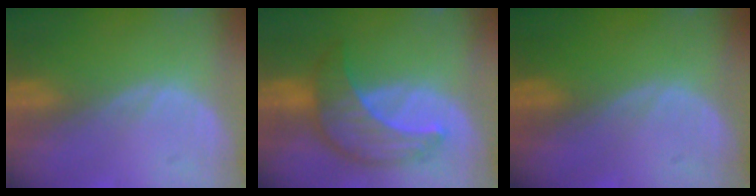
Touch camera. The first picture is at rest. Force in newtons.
{"total": 7.8, "press": 7.5, "slide": 2.3}
{"total": 0.0}